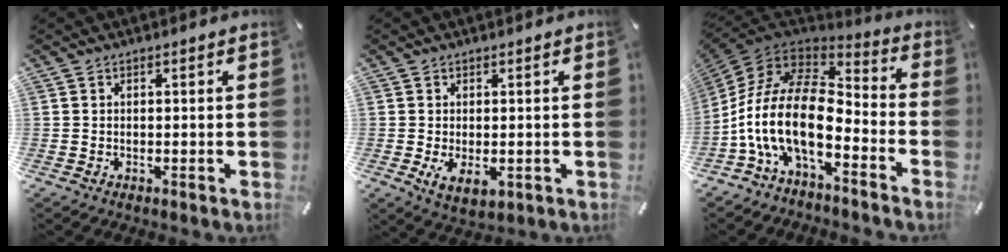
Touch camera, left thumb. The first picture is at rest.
{"total": 4.1, "force": [-0.6, 2.3, 3.4], "torque": [-0.069, -0.006, -0.012]}
{"total": 20.6, "force": [-7.0, 10.7, 16.2], "torque": [-0.361, 0.015, -0.125]}